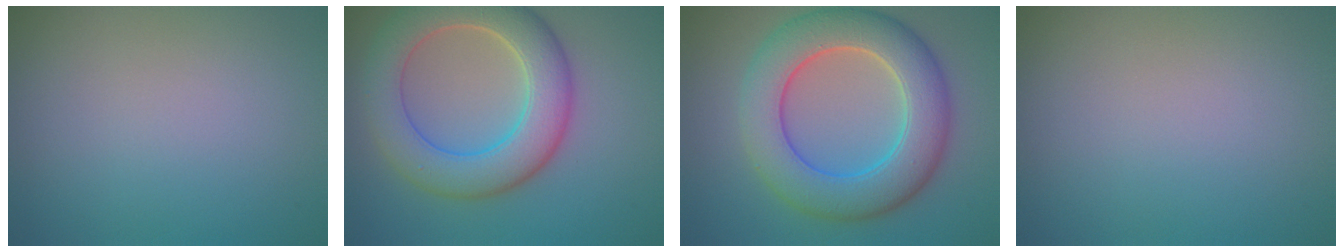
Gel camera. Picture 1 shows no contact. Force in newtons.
{"total": 7.6, "press": 7.6, "slide": 0.4}
{"total": 8.6, "press": 8.6, "slide": 0.1}
{"total": 0.0}